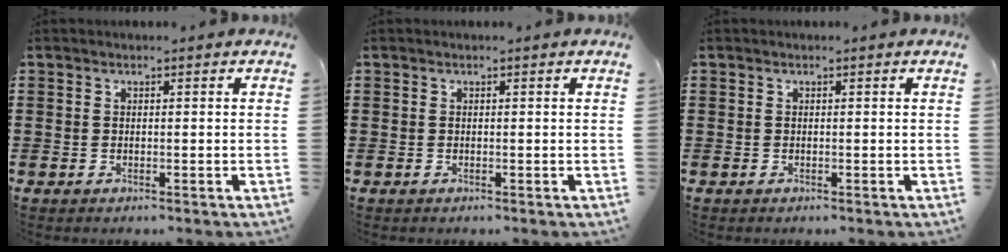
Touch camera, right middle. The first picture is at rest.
{"total": 0.0}
{"total": 0.0}